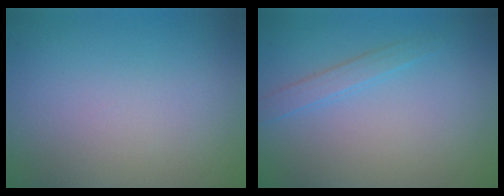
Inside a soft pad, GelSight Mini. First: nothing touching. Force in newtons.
{"total": 1.5, "press": 1.5, "slide": 0.1}